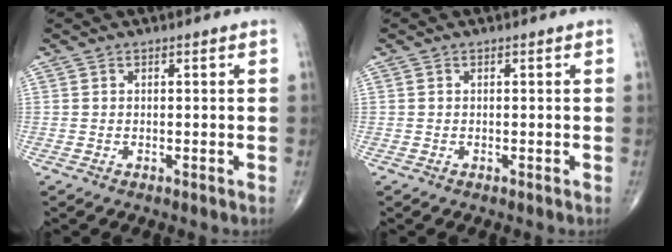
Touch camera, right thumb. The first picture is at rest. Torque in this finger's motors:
{"motor_torque": [-0.02, 0.18, 0.19, 0.13, 0.01]}